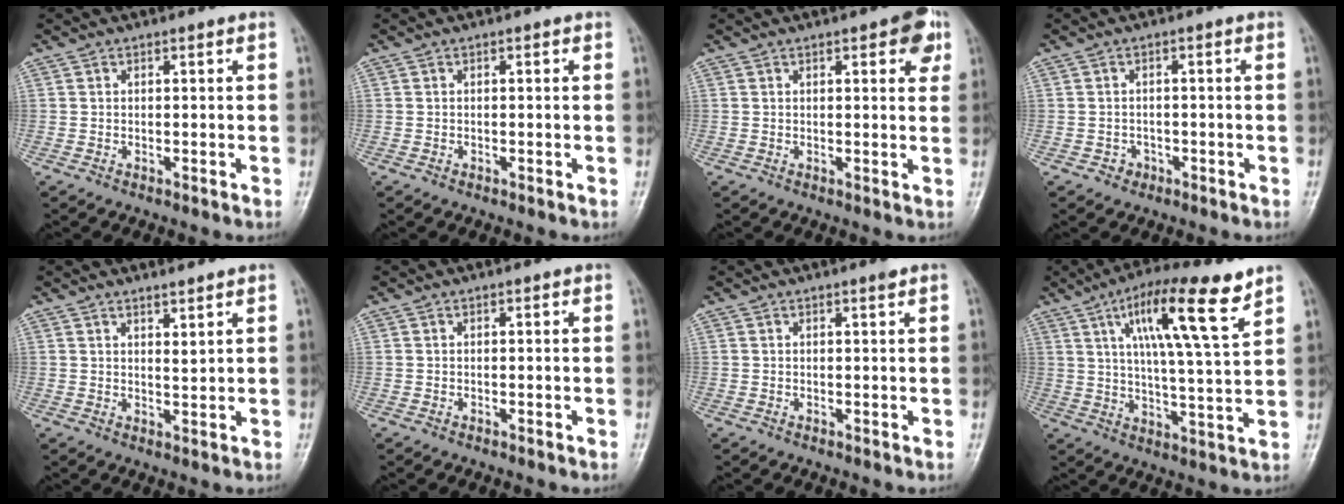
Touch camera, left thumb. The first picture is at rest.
{"total": 0.0}
{"total": 5.3, "force": [2.3, 2.0, 4.3], "torque": [-0.034, -0.003, 0.018]}
{"total": 2.0, "force": [-1.1, 1.7, 0.2], "torque": [0.008, 0.009, -0.020]}
{"total": 2.4, "force": [1.9, 0.2, 1.5], "torque": [-0.024, -0.020, 0.036]}
{"total": 0.0}
{"total": 0.7, "force": [0.5, 0.0, 0.5], "torque": [-0.008, -0.003, 0.008]}
{"total": 15.3, "force": [8.0, 2.5, 12.8], "torque": [-0.209, -0.023, 0.130]}